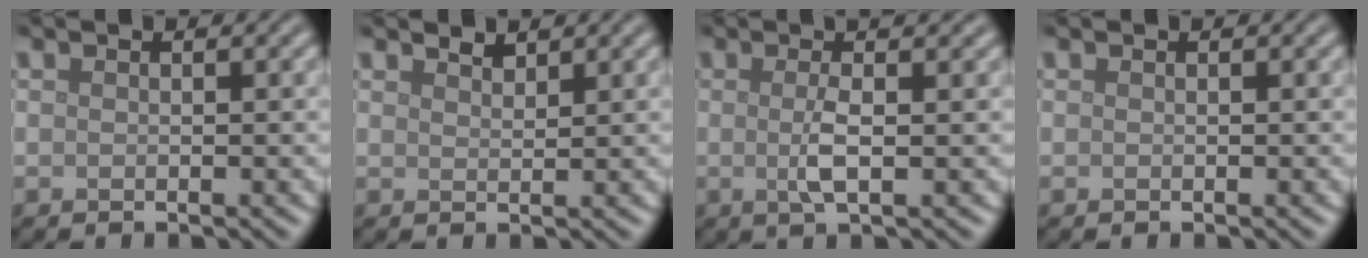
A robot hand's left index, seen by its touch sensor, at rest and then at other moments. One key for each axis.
{"total": 1.0, "fx": 1.0, "fy": 0.2, "fz": 0.2, "tx": -0.006, "ty": -0.001, "tz": 0.018}
{"total": 2.9, "fx": 0.2, "fy": 0.7, "fz": 2.8, "tx": -0.050, "ty": 0.003, "tz": 0.000}
{"total": 0.0}